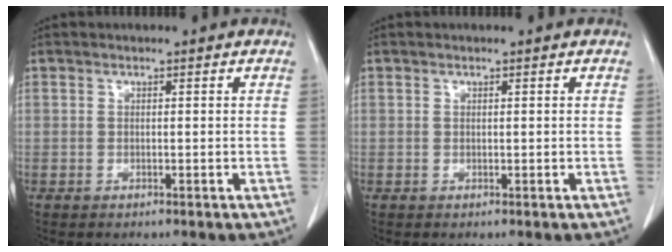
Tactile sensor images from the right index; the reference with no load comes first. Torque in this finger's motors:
{"motor_torque": [0.05, 0.00, -0.01, 0.00]}